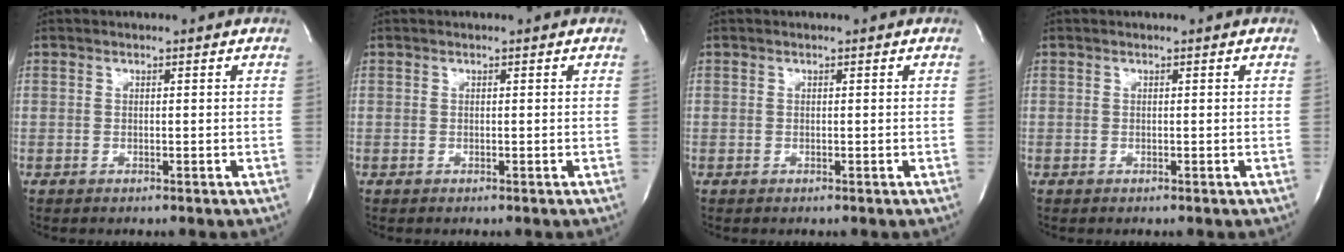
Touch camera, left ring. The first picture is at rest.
{"total": 0.0}
{"total": 0.0}
{"total": 0.0}